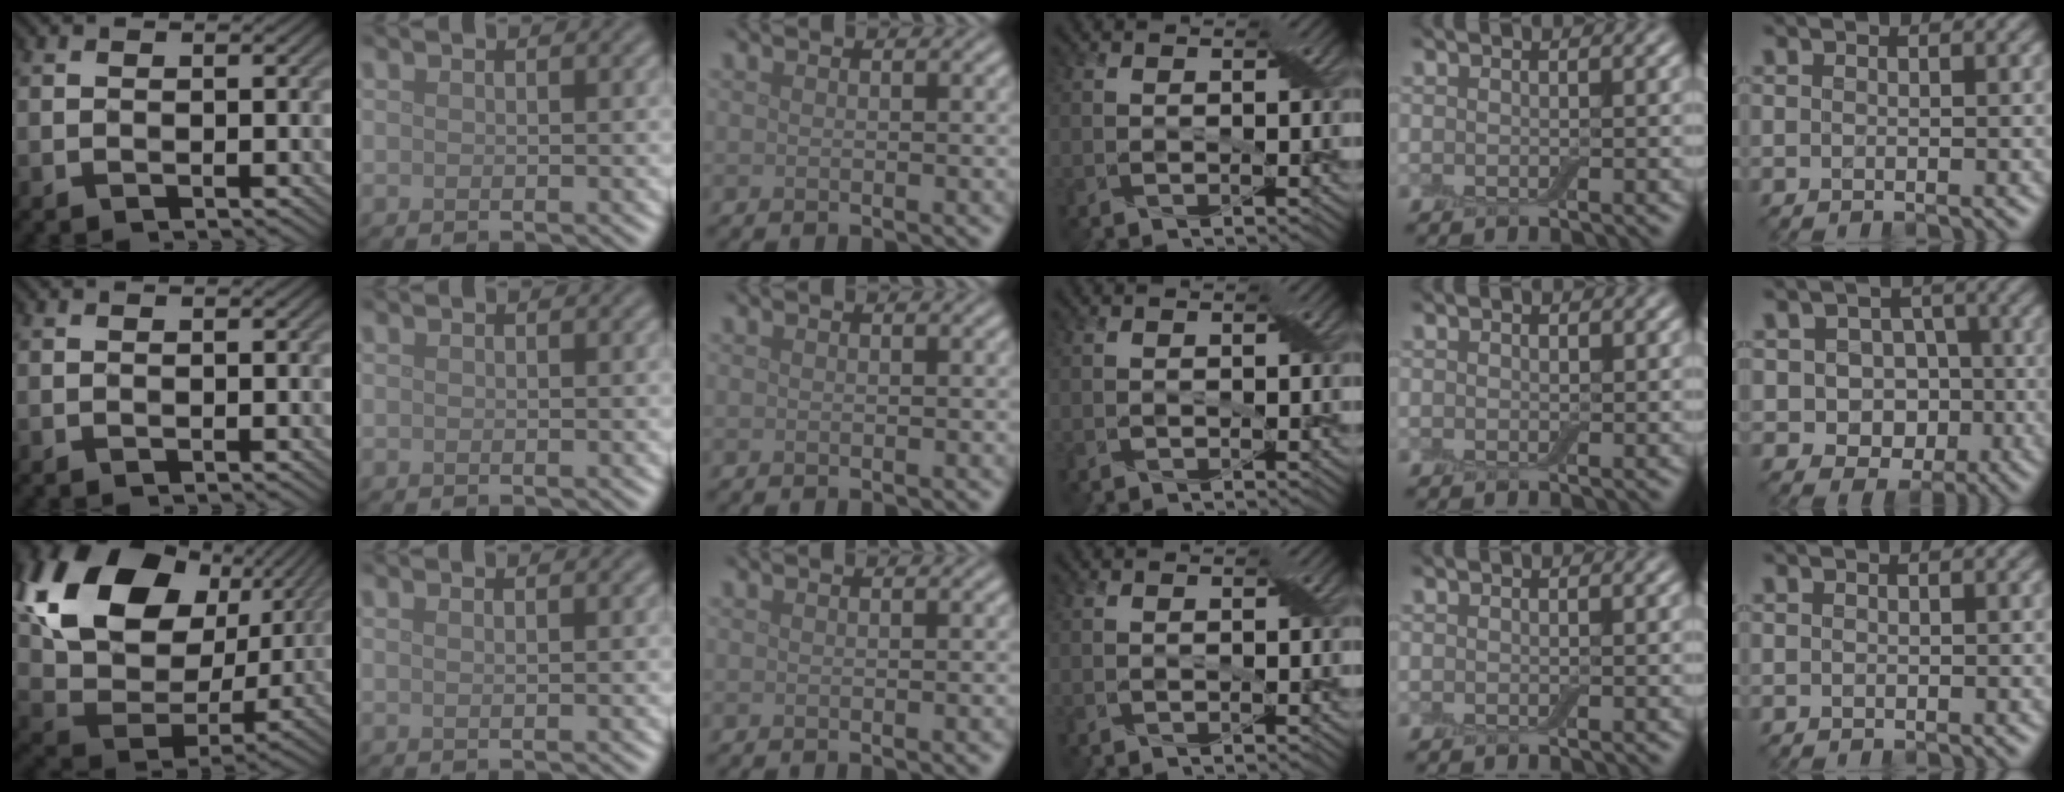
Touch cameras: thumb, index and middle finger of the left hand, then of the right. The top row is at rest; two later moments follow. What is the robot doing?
{"motion": "peel", "object": "adhesive wrap"}